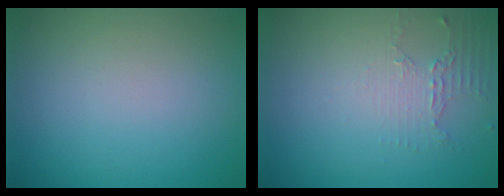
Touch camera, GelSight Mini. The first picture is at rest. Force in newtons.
{"total": 2.2, "press": 1.6, "slide": 1.5}